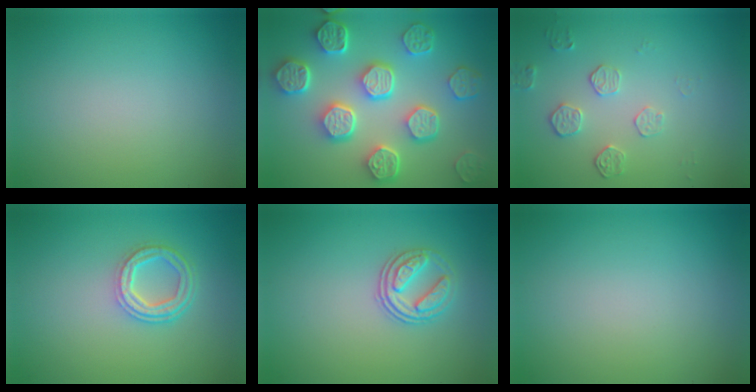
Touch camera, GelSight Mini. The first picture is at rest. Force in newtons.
{"total": 8.5, "press": 6.6, "slide": 5.3}
{"total": 1.9, "press": 1.3, "slide": 1.3}
{"total": 3.7, "press": 2.7, "slide": 2.5}
{"total": 2.8, "press": 2.6, "slide": 1.2}
{"total": 0.0}